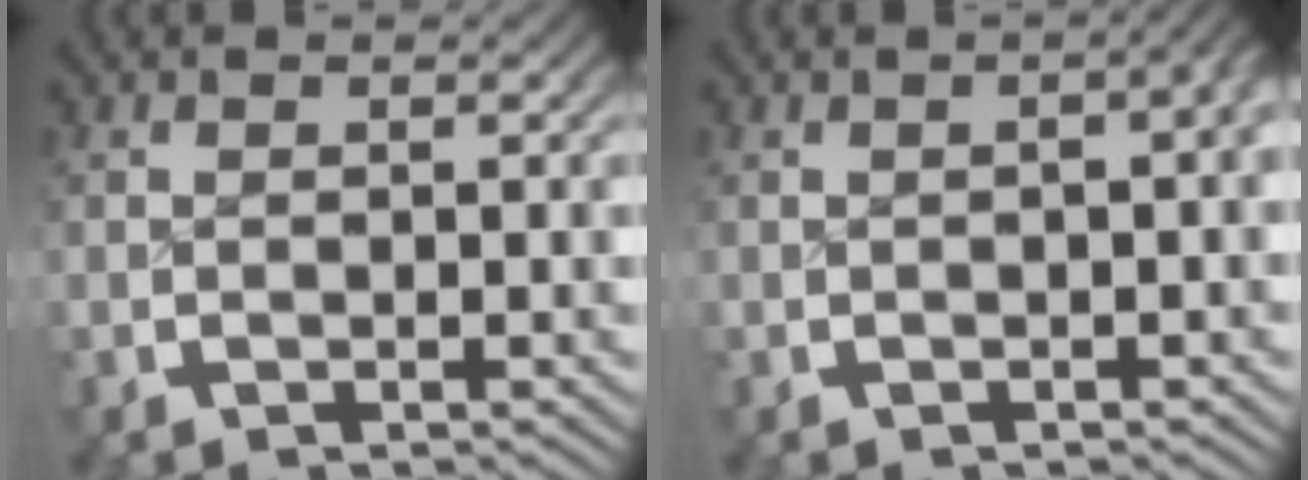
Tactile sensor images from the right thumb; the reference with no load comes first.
{"total": 5.0, "force": [0.8, 2.2, 4.4], "torque": [-0.037, 0.029, -0.003]}